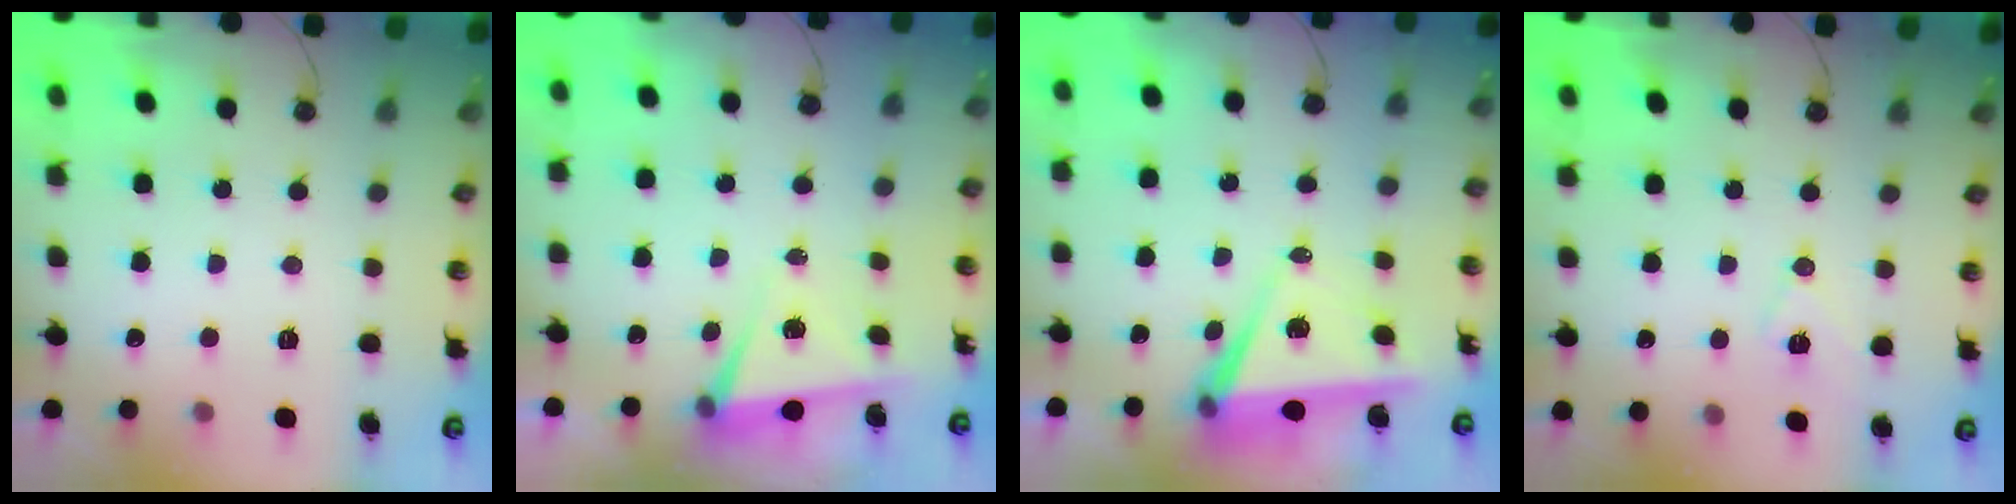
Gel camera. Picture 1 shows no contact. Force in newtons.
{"total": 4.6, "press": 4.3, "slide": 1.7}
{"total": 5.9, "press": 4.2, "slide": 4.1}
{"total": 7.4, "press": 6.4, "slide": 3.7}